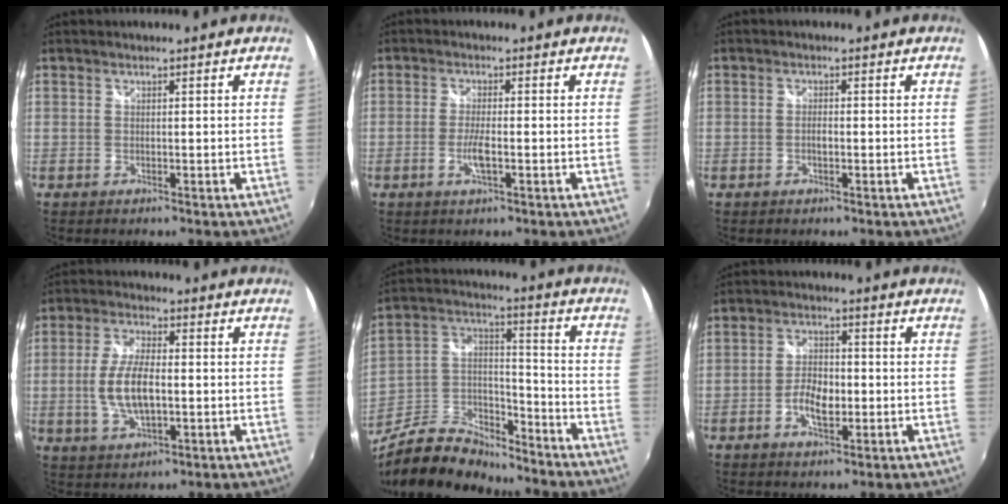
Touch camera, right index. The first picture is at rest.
{"total": 3.7, "force": [-1.2, 0.6, 3.4], "torque": [-0.072, -0.005, -0.024]}
{"total": 1.5, "force": [-0.5, 0.6, 1.3], "torque": [-0.026, 0.001, -0.010]}
{"total": 9.4, "force": [-1.1, 4.1, 8.4], "torque": [-0.171, 0.000, -0.018]}
{"total": 15.9, "force": [-12.6, 6.5, 7.2], "torque": [-0.163, 0.017, -0.224]}
{"total": 5.9, "force": [-1.7, 3.0, 4.8], "torque": [-0.099, 0.006, -0.029]}